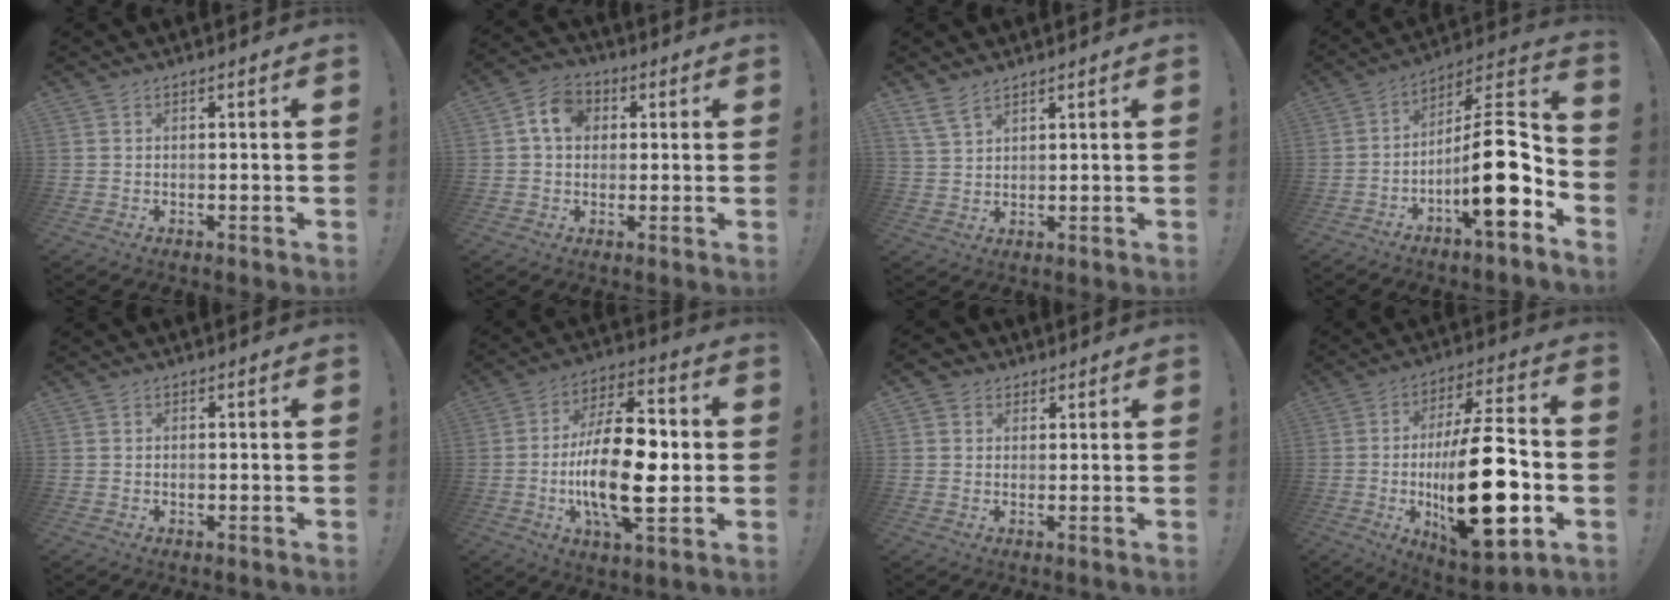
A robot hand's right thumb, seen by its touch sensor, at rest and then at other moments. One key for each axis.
{"total": 8.8, "fx": 2.2, "fy": 6.8, "fz": 5.1, "tx": -0.075, "ty": 0.008, "tz": 0.042}
{"total": 5.8, "fx": 4.3, "fy": 2.4, "fz": 3.0, "tx": -0.067, "ty": -0.011, "tz": 0.086}
{"total": 19.0, "fx": -5.2, "fy": 5.5, "fz": 17.4, "tx": -0.280, "ty": 0.024, "tz": -0.083}
{"total": 0.7, "fx": -0.2, "fy": 0.6, "fz": 0.3, "tx": -0.003, "ty": 0.001, "tz": -0.005}
{"total": 22.9, "fx": -2.9, "fy": 10.2, "fz": 20.3, "tx": -0.372, "ty": 0.005, "tz": -0.050}
{"total": 3.4, "fx": 1.4, "fy": 3.0, "fz": 0.9, "tx": -0.016, "ty": 0.000, "tz": 0.027}
{"total": 28.1, "fx": -4.1, "fy": 10.4, "fz": 25.7, "tx": -0.442, "ty": 0.006, "tz": -0.062}